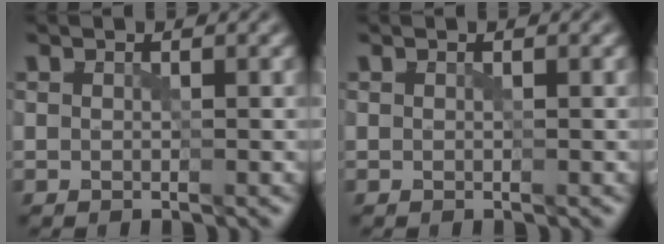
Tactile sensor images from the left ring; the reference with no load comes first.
{"total": 0.0}